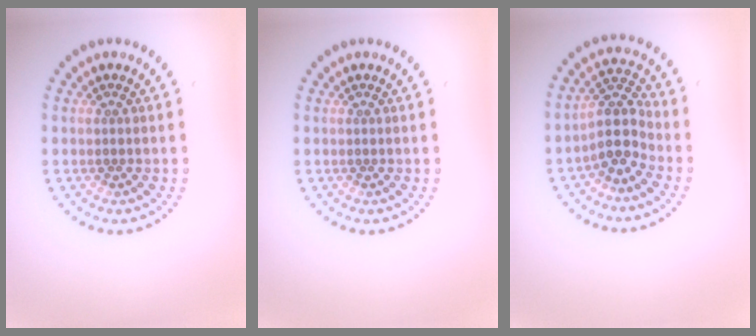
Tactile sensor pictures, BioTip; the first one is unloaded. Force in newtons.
{"total": 0.0}
{"total": 3.8, "press": 3.0, "slide": 2.3}